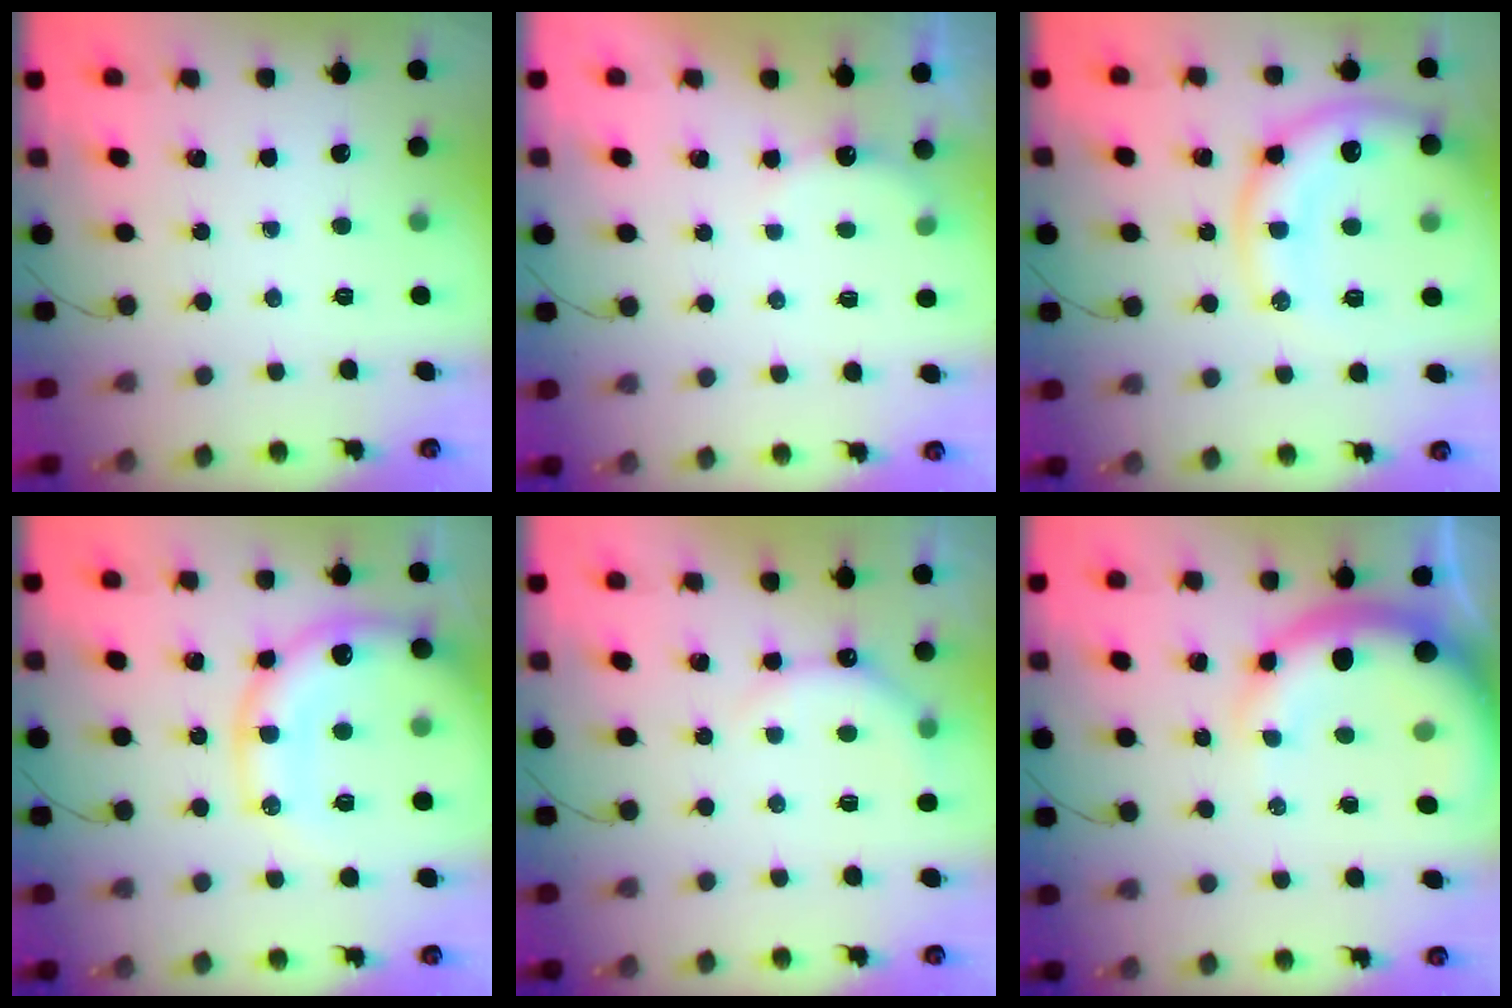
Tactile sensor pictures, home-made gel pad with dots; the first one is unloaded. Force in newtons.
{"total": 4.6, "press": 4.5, "slide": 1.0}
{"total": 15.0, "press": 14.9, "slide": 2.2}
{"total": 19.7, "press": 19.3, "slide": 4.0}
{"total": 4.8, "press": 4.7, "slide": 0.8}
{"total": 14.5, "press": 14.2, "slide": 2.9}